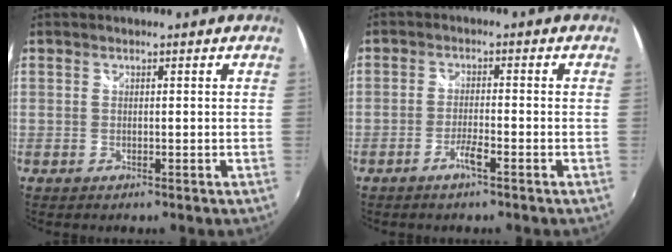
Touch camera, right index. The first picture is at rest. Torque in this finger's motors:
{"motor_torque": [0.13, 0.13, 0.04, 0.02]}